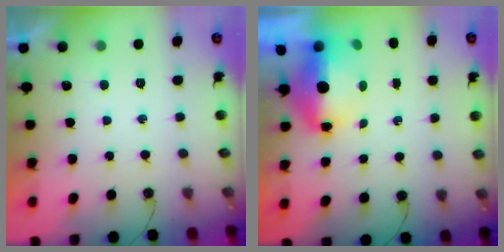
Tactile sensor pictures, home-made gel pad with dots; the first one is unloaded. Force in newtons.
{"total": 10.9, "press": 8.9, "slide": 6.3}